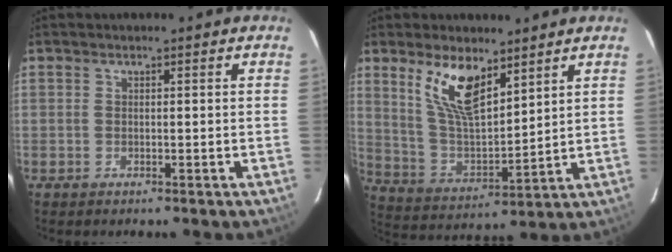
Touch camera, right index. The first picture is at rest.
{"total": 12.2, "force": [7.2, 4.7, 8.6], "torque": [-0.165, -0.001, 0.151]}